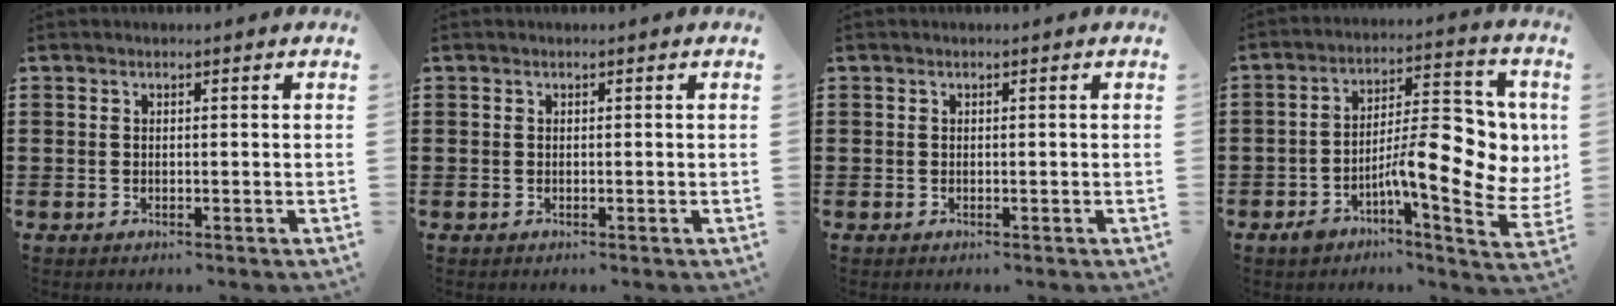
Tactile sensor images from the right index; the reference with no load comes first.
{"total": 0.0}
{"total": 0.0}
{"total": 12.6, "force": [-1.4, 4.7, 11.6], "torque": [-0.158, -0.011, -0.026]}